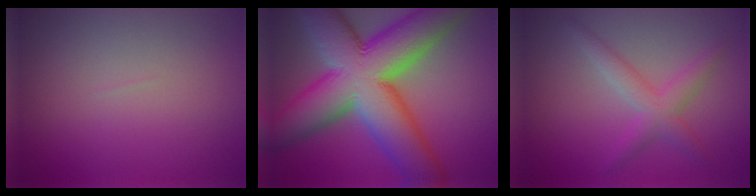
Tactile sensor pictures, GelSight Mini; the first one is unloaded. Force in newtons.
{"total": 16.1, "press": 16.0, "slide": 0.6}
{"total": 2.8, "press": 2.8, "slide": 0.1}